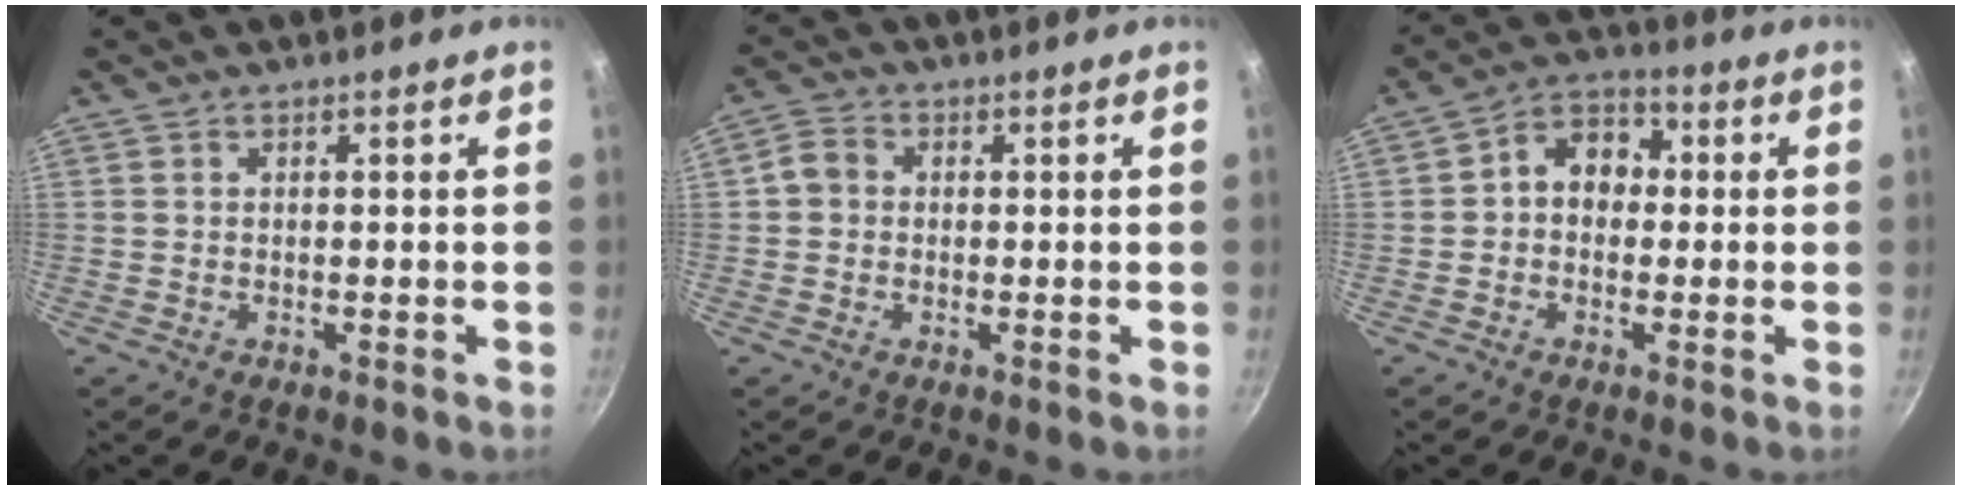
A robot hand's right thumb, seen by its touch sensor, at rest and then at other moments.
{"total": 2.4, "force": [-0.1, 2.2, 1.0], "torque": [-0.011, 0.006, -0.013]}
{"total": 7.9, "force": [0.4, 6.3, 4.8], "torque": [-0.033, 0.023, -0.014]}